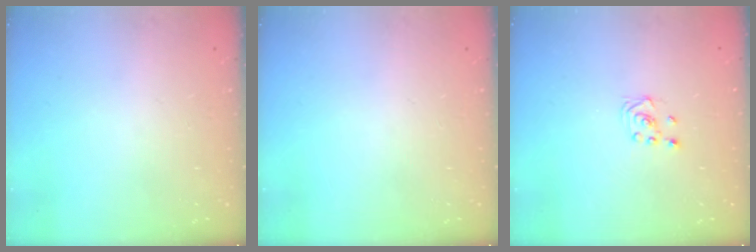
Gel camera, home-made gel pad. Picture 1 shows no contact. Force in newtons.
{"total": 0.0}
{"total": 2.3, "press": 2.2, "slide": 0.7}